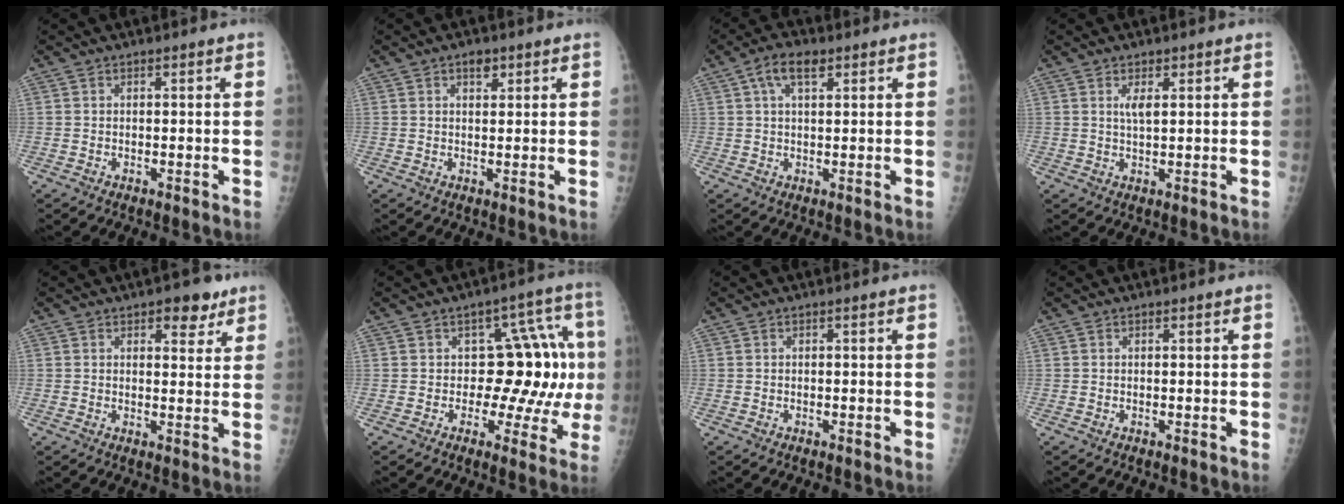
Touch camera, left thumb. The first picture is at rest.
{"total": 2.4, "force": [1.4, 1.3, 1.4], "torque": [-0.010, -0.006, 0.022]}
{"total": 5.4, "force": [2.6, 2.5, 4.0], "torque": [-0.066, 0.003, 0.044]}
{"total": 2.7, "force": [1.2, 1.1, 2.1], "torque": [-0.033, -0.007, 0.023]}
{"total": 5.2, "force": [3.3, 2.7, 3.1], "torque": [-0.013, -0.015, 0.041]}
{"total": 13.5, "force": [0.8, 8.0, 10.8], "torque": [-0.074, 0.023, 0.008]}
{"total": 0.0}
{"total": 0.0}